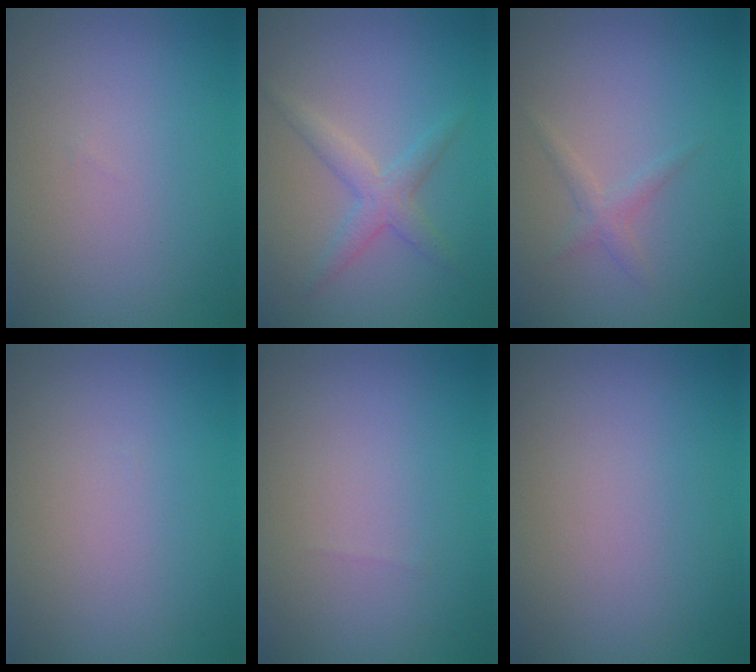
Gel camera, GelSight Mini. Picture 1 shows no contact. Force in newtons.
{"total": 2.5, "press": 2.5, "slide": 0.1}
{"total": 1.2, "press": 1.2, "slide": 0.1}
{"total": 0.0}
{"total": 0.0}
{"total": 0.0}